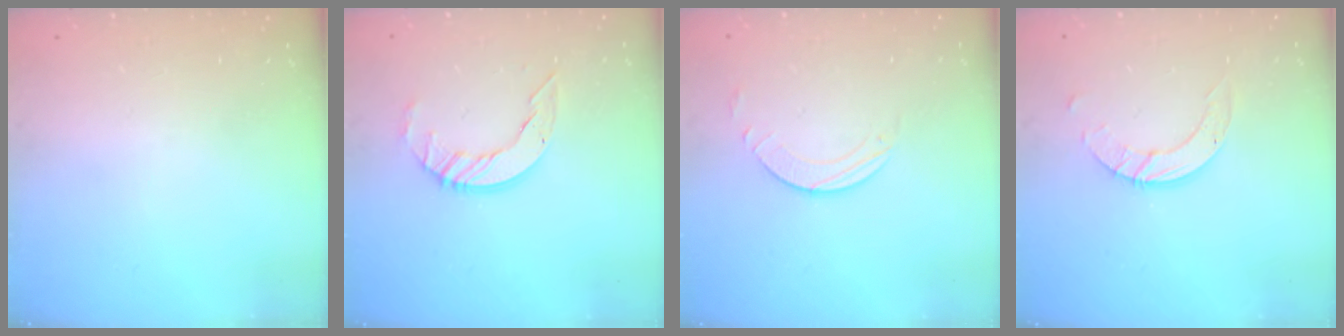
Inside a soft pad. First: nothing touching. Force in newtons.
{"total": 8.3, "press": 8.3, "slide": 0.7}
{"total": 2.8, "press": 2.8, "slide": 0.2}
{"total": 6.5, "press": 6.5, "slide": 0.5}